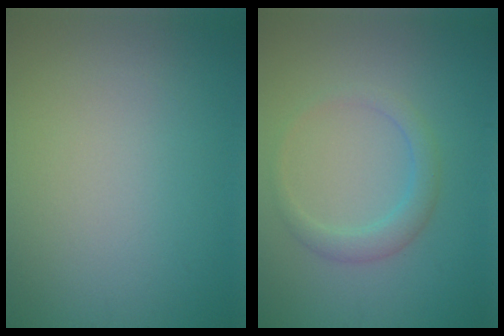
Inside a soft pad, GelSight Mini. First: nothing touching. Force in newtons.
{"total": 2.3, "press": 2.3, "slide": 0.2}